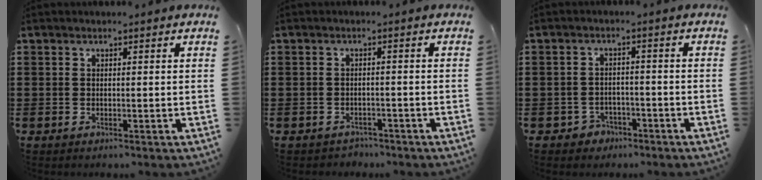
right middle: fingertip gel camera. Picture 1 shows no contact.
{"total": 1.4, "force": [-1.4, 0.4, -0.1], "torque": [-0.007, -0.002, -0.031]}
{"total": 2.4, "force": [-2.1, 1.1, 0.1], "torque": [-0.013, -0.001, -0.045]}